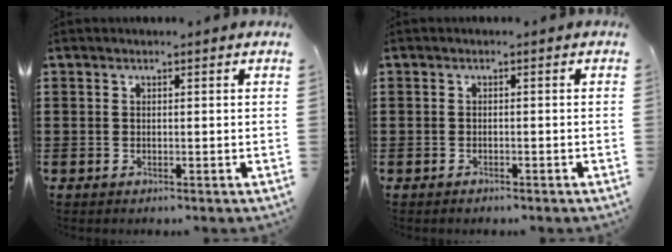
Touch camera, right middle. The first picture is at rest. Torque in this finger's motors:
{"motor_torque": [-0.07, 0.00, -0.02, -0.02]}